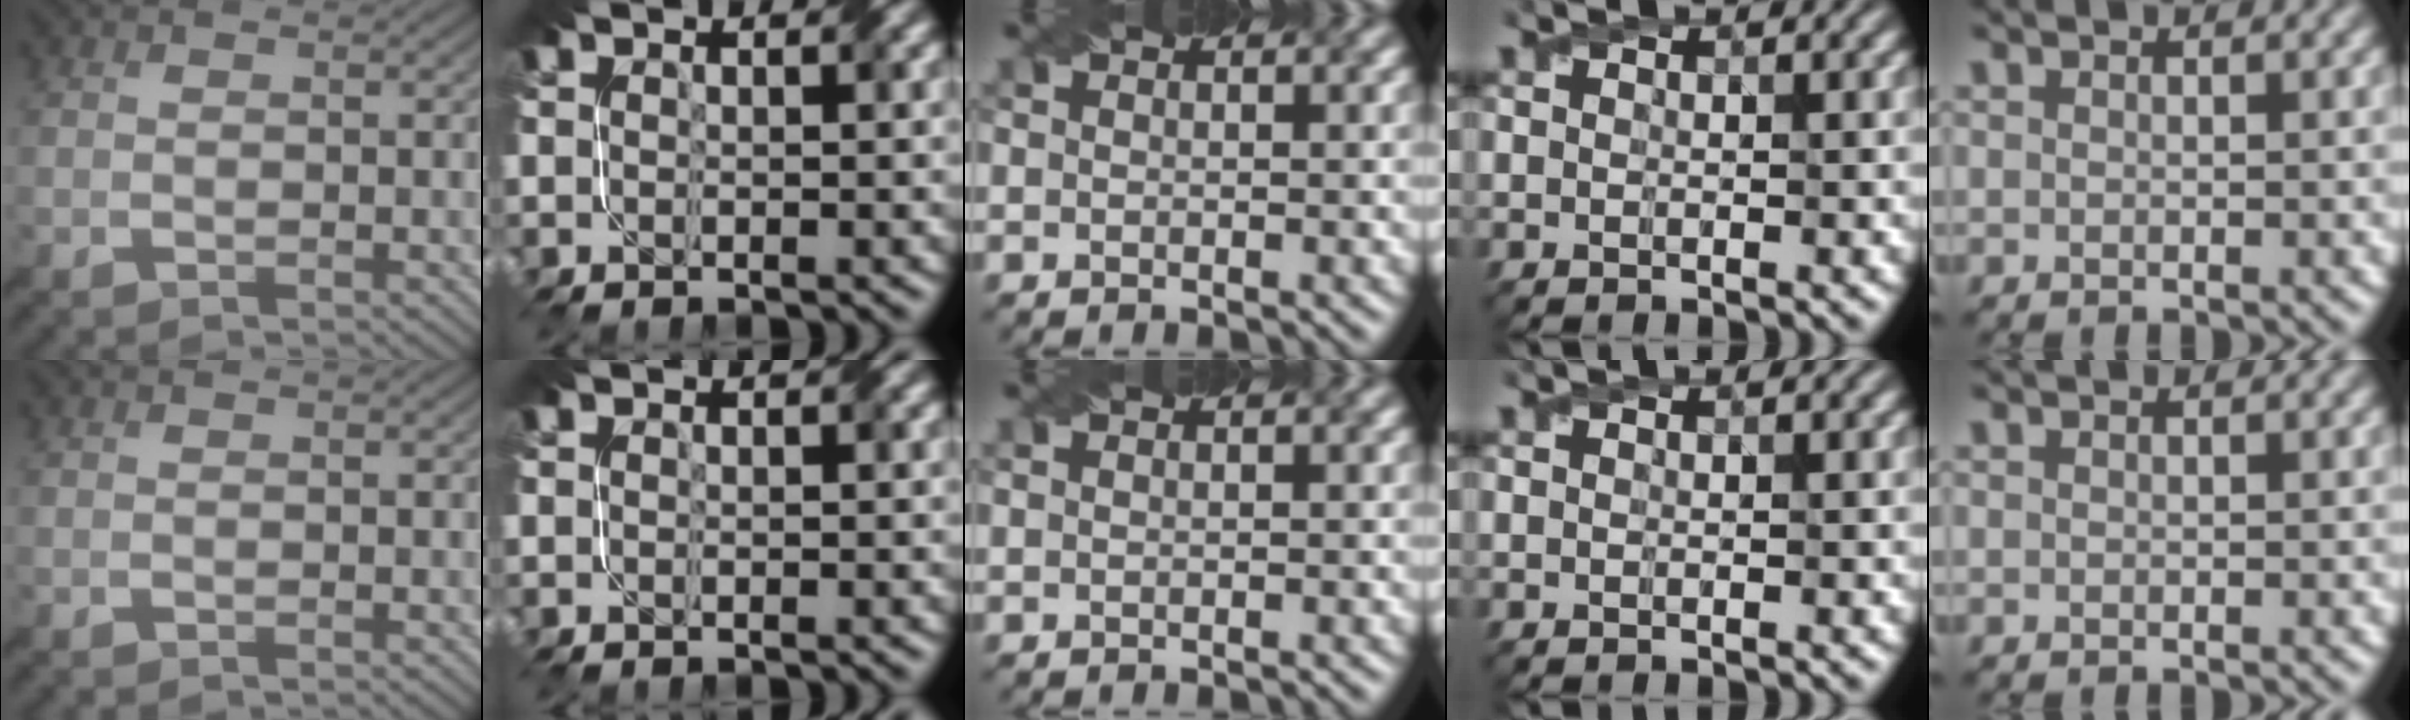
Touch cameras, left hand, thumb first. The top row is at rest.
{}